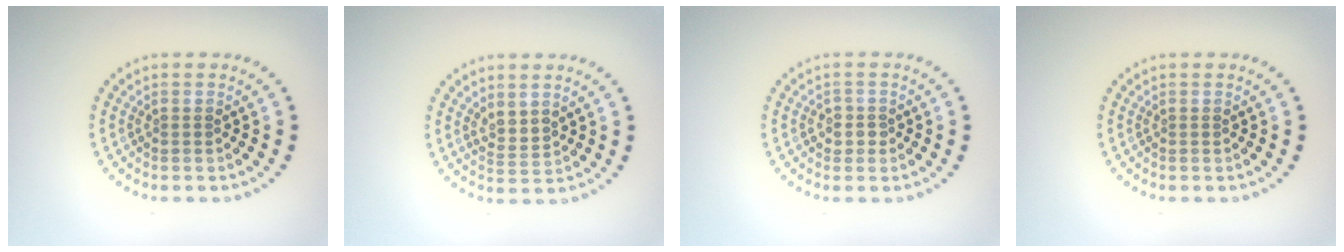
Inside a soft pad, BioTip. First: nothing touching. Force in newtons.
{"total": 1.9, "press": 1.4, "slide": 1.2}
{"total": 1.4, "press": 1.2, "slide": 0.7}
{"total": 0.0}